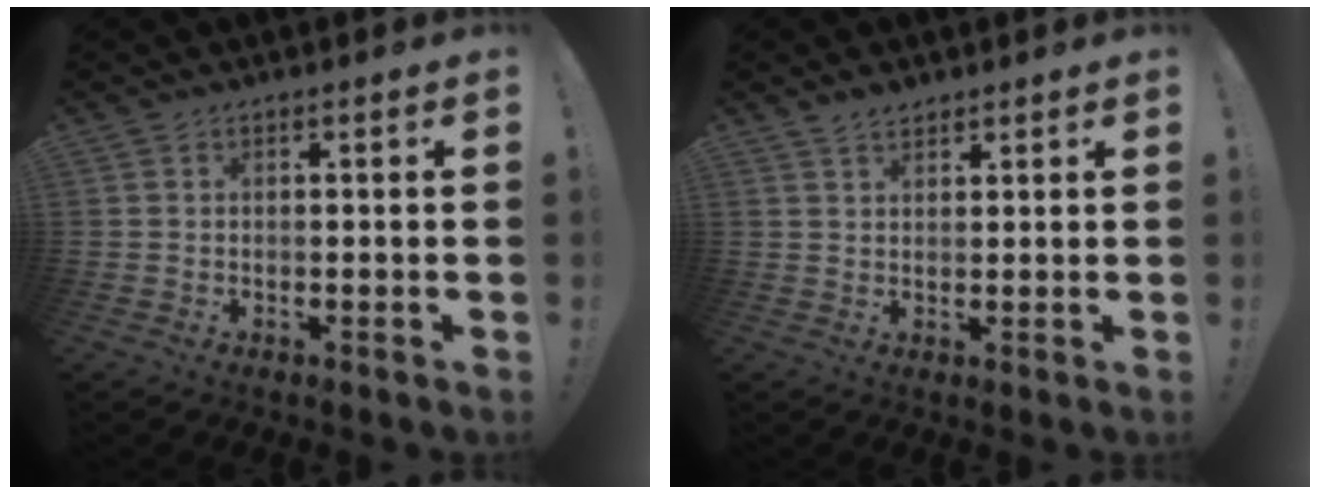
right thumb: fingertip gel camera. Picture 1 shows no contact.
{"total": 3.1, "force": [2.6, 1.5, 0.8], "torque": [-0.010, -0.016, 0.048]}